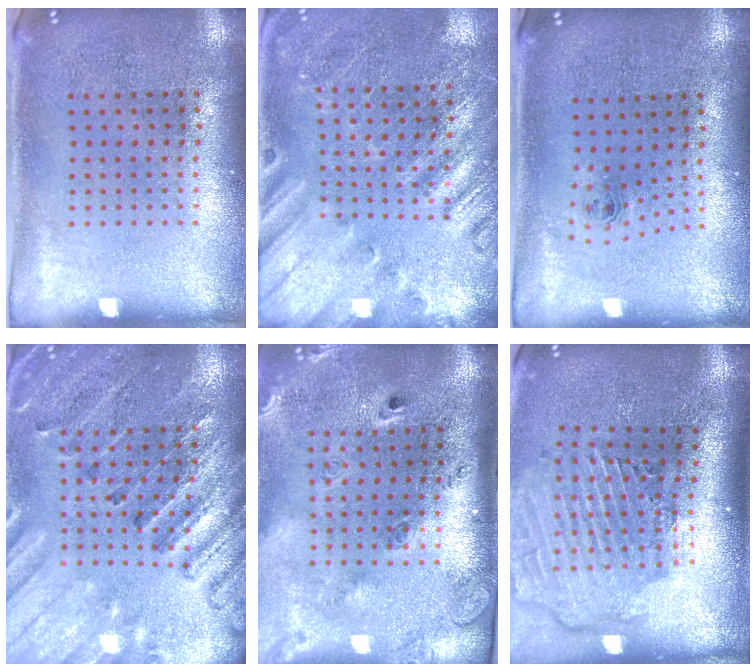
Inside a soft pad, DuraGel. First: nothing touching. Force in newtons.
{"total": 2.3, "press": 2.2, "slide": 0.6}
{"total": 0.7, "press": 0.3, "slide": 0.6}
{"total": 2.5, "press": 2.5, "slide": 0.4}
{"total": 2.8, "press": 1.9, "slide": 2.0}
{"total": 2.9, "press": 2.2, "slide": 1.8}